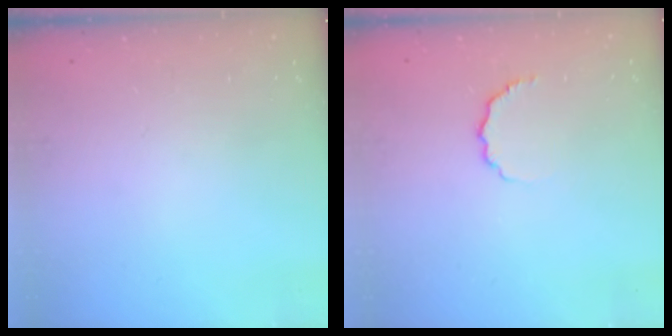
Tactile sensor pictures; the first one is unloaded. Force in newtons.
{"total": 5.6, "press": 5.5, "slide": 1.2}